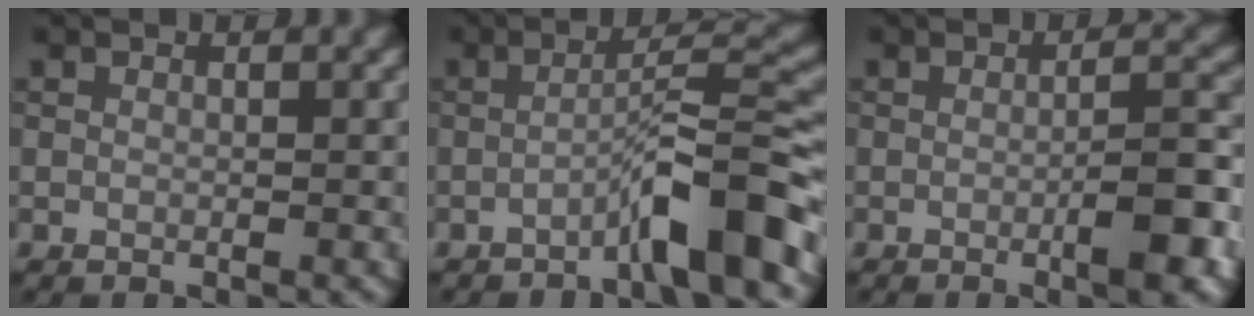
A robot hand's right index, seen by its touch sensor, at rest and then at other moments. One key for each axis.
{"total": 6.1, "fx": -3.4, "fy": 0.5, "fz": 5.0, "tx": -0.074, "ty": 0.024, "tz": -0.067}
{"total": 4.8, "fx": -1.5, "fy": 0.9, "fz": 4.5, "tx": -0.060, "ty": 0.008, "tz": -0.025}